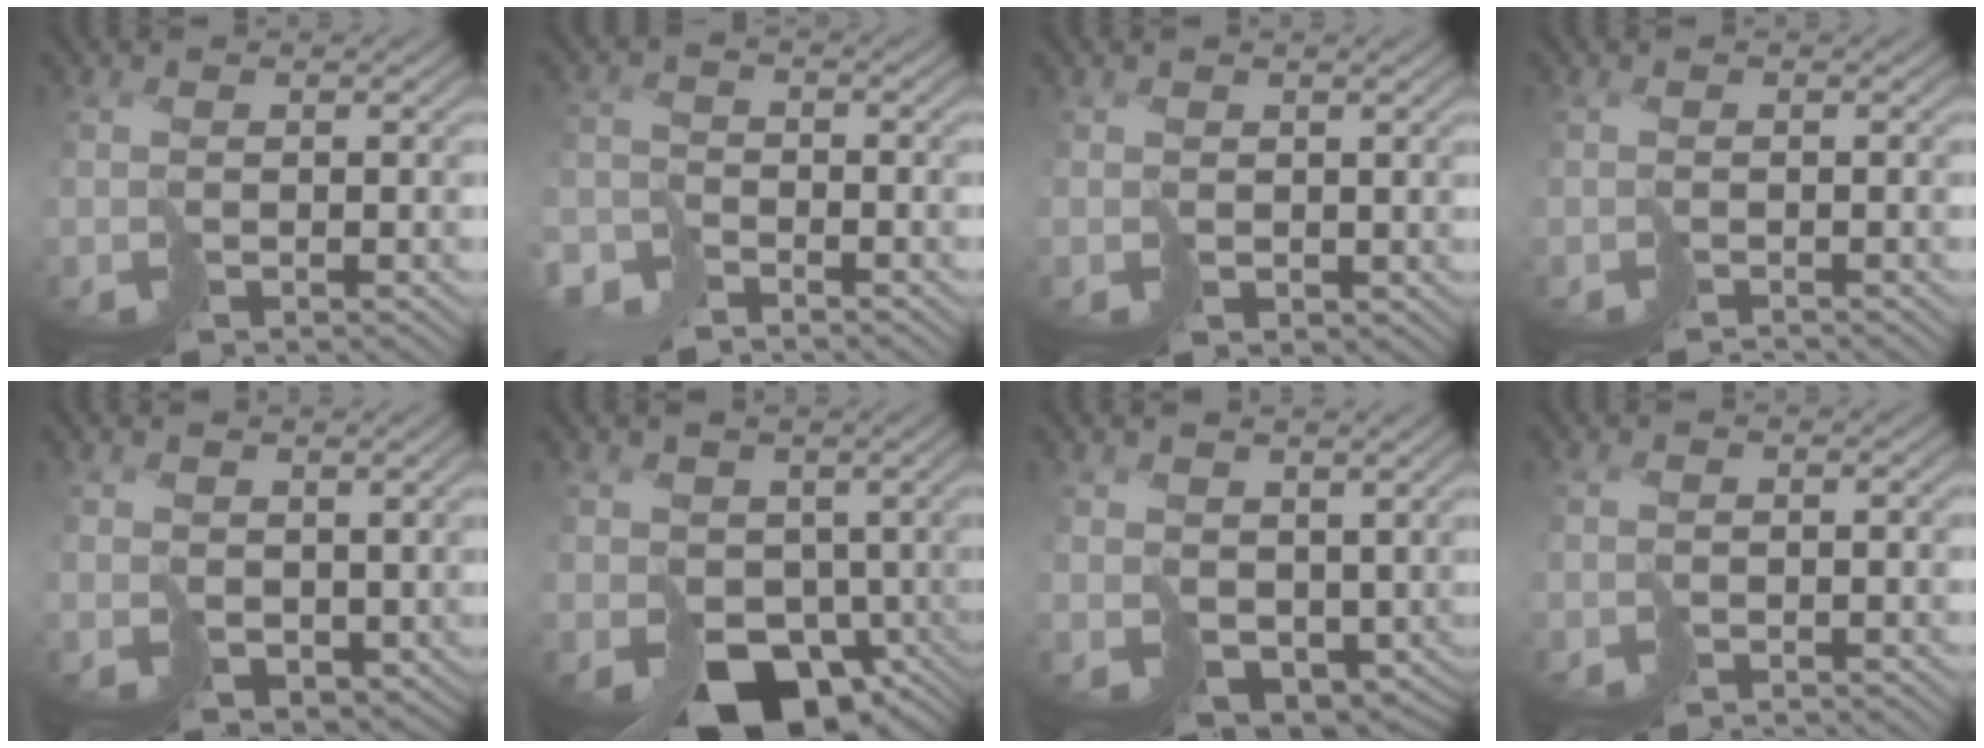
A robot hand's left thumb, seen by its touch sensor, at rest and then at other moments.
{"total": 4.9, "force": [-4.6, 1.6, 0.8], "torque": [-0.008, -0.008, -0.098]}
{"total": 1.1, "force": [0.7, 0.8, -0.2], "torque": [0.006, -0.004, 0.019]}
{"total": 1.2, "force": [-1.2, -0.1, 0.1], "torque": [-0.001, -0.004, -0.025]}
{"total": 3.2, "force": [1.5, 2.4, 1.5], "torque": [-0.043, -0.015, 0.032]}
{"total": 10.0, "force": [-2.7, 7.9, 5.5], "torque": [-0.101, -0.041, -0.028]}
{"total": 6.1, "force": [1.3, 4.5, 3.9], "torque": [-0.098, -0.024, 0.030]}
{"total": 0.8, "force": [-0.8, -0.1, 0.0], "torque": [-0.001, -0.003, -0.017]}